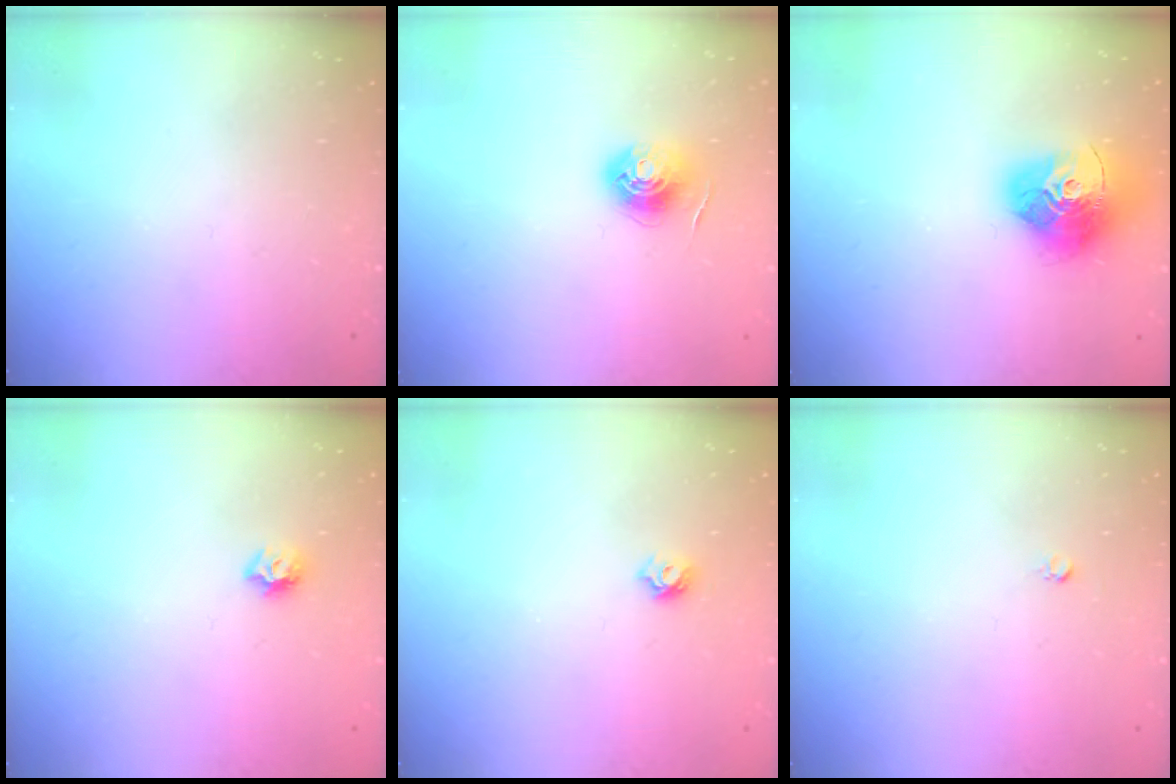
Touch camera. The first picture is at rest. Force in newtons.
{"total": 6.1, "press": 6.1, "slide": 0.5}
{"total": 17.6, "press": 17.5, "slide": 1.9}
{"total": 5.8, "press": 5.8, "slide": 0.7}
{"total": 5.5, "press": 5.5, "slide": 0.7}
{"total": 2.5, "press": 2.5, "slide": 0.2}